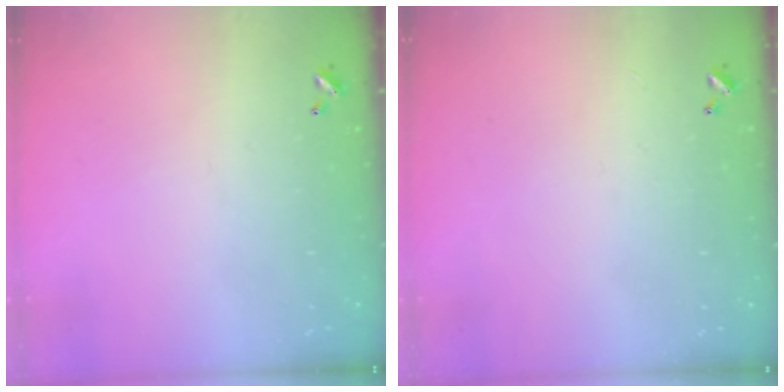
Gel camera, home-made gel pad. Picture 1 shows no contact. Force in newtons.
{"total": 1.0, "press": 0.9, "slide": 0.5}